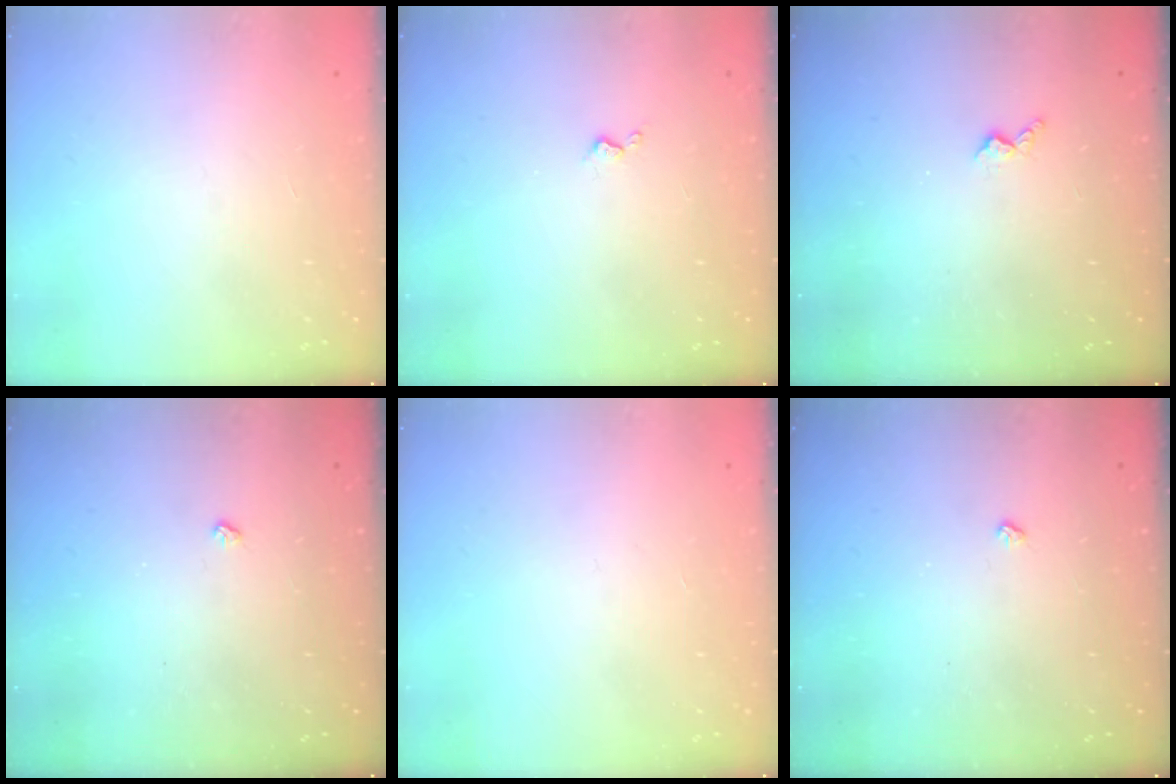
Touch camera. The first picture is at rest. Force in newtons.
{"total": 2.2, "press": 2.1, "slide": 0.5}
{"total": 3.4, "press": 3.3, "slide": 0.6}
{"total": 2.1, "press": 2.1, "slide": 0.4}
{"total": 0.0}
{"total": 2.1, "press": 2.1, "slide": 0.4}